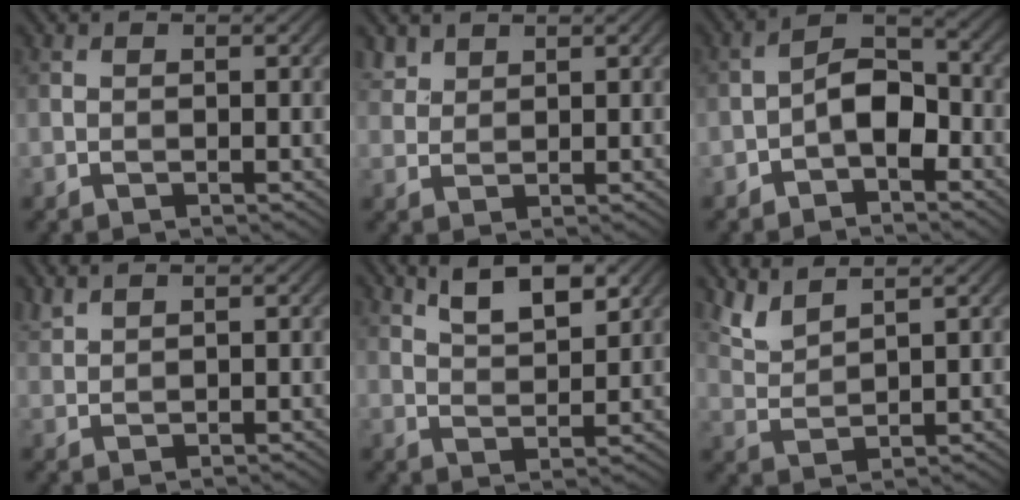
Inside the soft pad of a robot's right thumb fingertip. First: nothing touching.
{"total": 2.3, "force": [1.8, 1.3, 0.7], "torque": [-0.021, 0.002, 0.044]}
{"total": 4.8, "force": [-2.2, 2.7, 3.4], "torque": [-0.051, 0.017, -0.047]}
{"total": 2.0, "force": [1.9, 0.2, 0.6], "torque": [-0.021, 0.006, 0.045]}
{"total": 6.5, "force": [4.2, 2.3, 4.4], "torque": [-0.086, 0.005, 0.082]}
{"total": 4.1, "force": [3.5, 0.8, 1.9], "torque": [-0.055, -0.001, 0.080]}